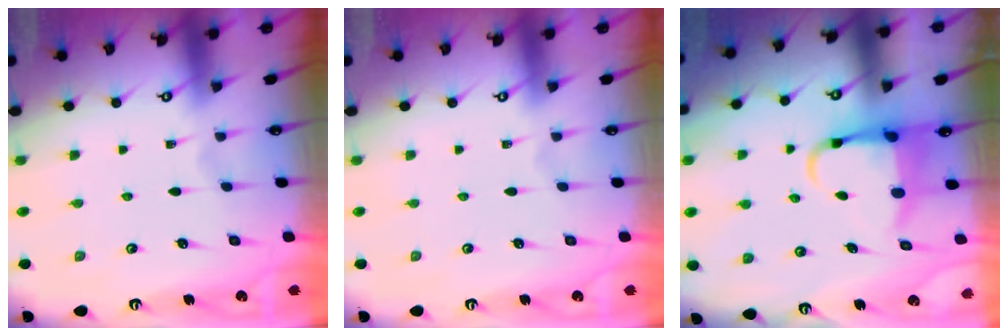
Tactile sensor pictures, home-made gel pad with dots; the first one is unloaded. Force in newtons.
{"total": 0.0}
{"total": 5.8, "press": 5.7, "slide": 1.1}